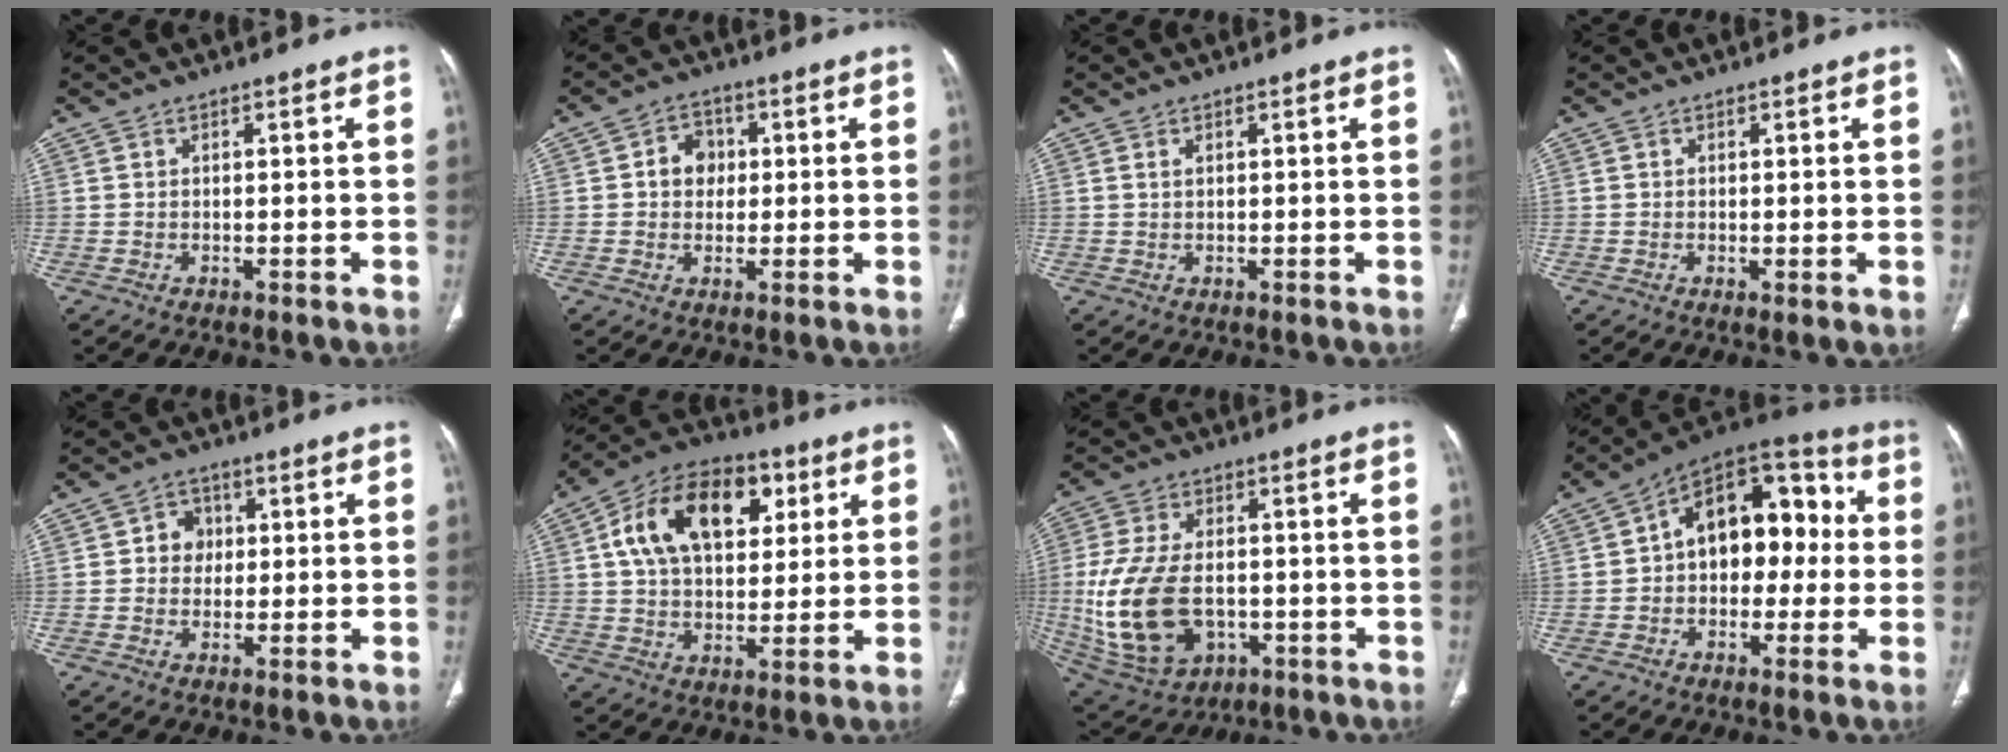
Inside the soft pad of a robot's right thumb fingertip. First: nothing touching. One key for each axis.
{"total": 5.2, "fx": 0.7, "fy": 4.4, "fz": 2.7, "tx": -0.015, "ty": 0.007, "tz": 0.007}
{"total": 0.7, "fx": 0.4, "fy": 0.3, "fz": 0.5, "tx": -0.013, "ty": 0.004, "tz": 0.009}
{"total": 1.1, "fx": -0.1, "fy": 0.3, "fz": 1.0, "tx": -0.023, "ty": -0.007, "tz": -0.001}
{"total": 4.3, "fx": 0.6, "fy": 3.8, "fz": 1.9, "tx": -0.001, "ty": 0.007, "tz": 0.004}
{"total": 19.0, "fx": 6.5, "fy": 11.1, "fz": 13.9, "tx": -0.210, "ty": 0.001, "tz": 0.104}
{"total": 18.1, "fx": -2.2, "fy": 11.6, "fz": 13.7, "tx": -0.283, "ty": -0.001, "tz": -0.015}
{"total": 17.1, "fx": 1.0, "fy": 11.2, "fz": 13.0, "tx": -0.138, "ty": 0.054, "tz": 0.003}